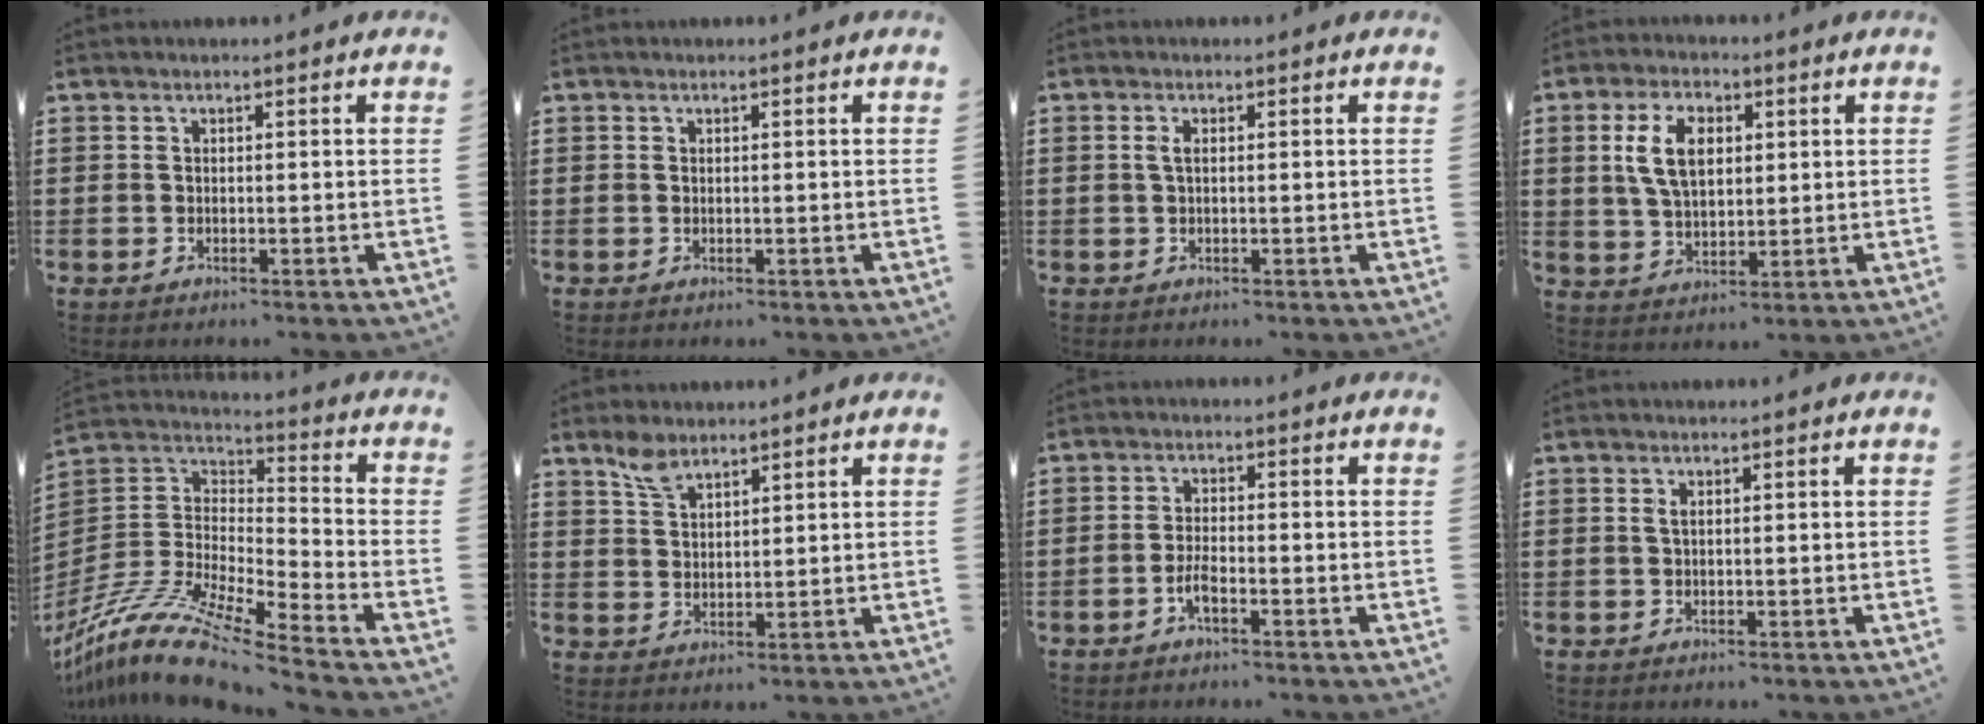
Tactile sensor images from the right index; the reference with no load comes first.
{"total": 0.0}
{"total": 1.5, "force": [0.2, 0.6, 1.3], "torque": [-0.028, 0.006, 0.002]}
{"total": 7.6, "force": [1.9, 4.5, 5.8], "torque": [-0.132, 0.009, 0.026]}
{"total": 13.3, "force": [-10.7, 1.9, 7.7], "torque": [-0.175, 0.007, -0.213]}
{"total": 3.7, "force": [2.9, 1.6, 1.7], "torque": [-0.043, 0.002, 0.055]}
{"total": 2.9, "force": [-1.5, 0.7, 2.3], "torque": [-0.056, -0.002, -0.033]}
{"total": 1.0, "force": [0.4, 0.4, 0.9], "torque": [-0.019, 0.004, 0.005]}